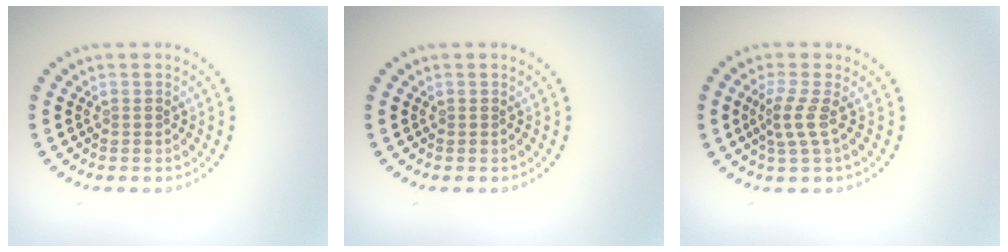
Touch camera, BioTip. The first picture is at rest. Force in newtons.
{"total": 0.0}
{"total": 2.1, "press": 1.5, "slide": 1.5}